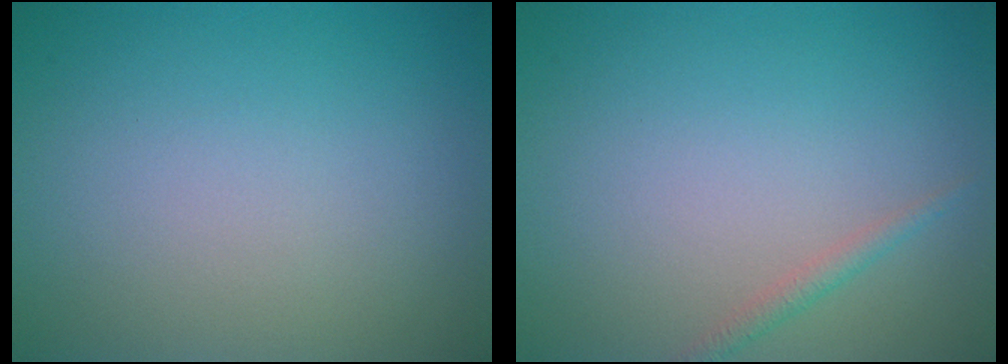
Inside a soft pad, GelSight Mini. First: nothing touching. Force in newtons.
{"total": 1.0, "press": 1.0, "slide": 0.0}